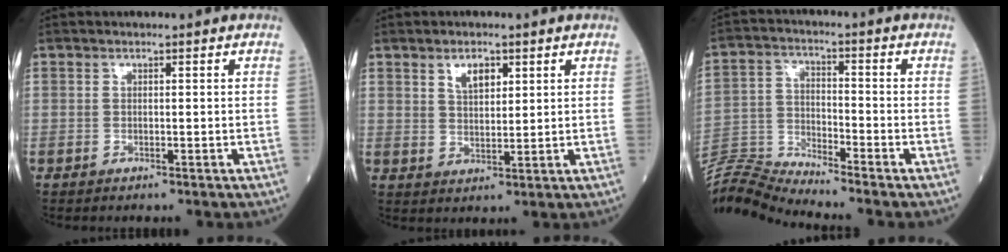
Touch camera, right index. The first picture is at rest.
{"total": 3.8, "force": [2.0, 1.8, 2.7], "torque": [-0.051, 0.003, 0.040]}
{"total": 9.3, "force": [-9.0, -2.2, 0.0], "torque": [-0.009, 0.014, -0.174]}